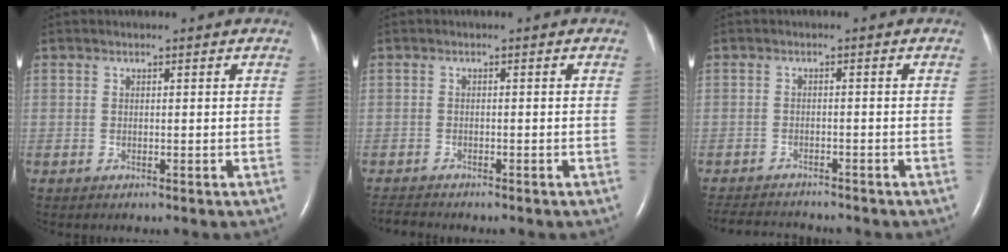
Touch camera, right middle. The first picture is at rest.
{"total": 2.5, "force": [-2.4, 0.2, 0.6], "torque": [-0.014, -0.010, -0.036]}
{"total": 7.8, "force": [-7.3, 1.4, 2.2], "torque": [-0.038, -0.007, -0.107]}